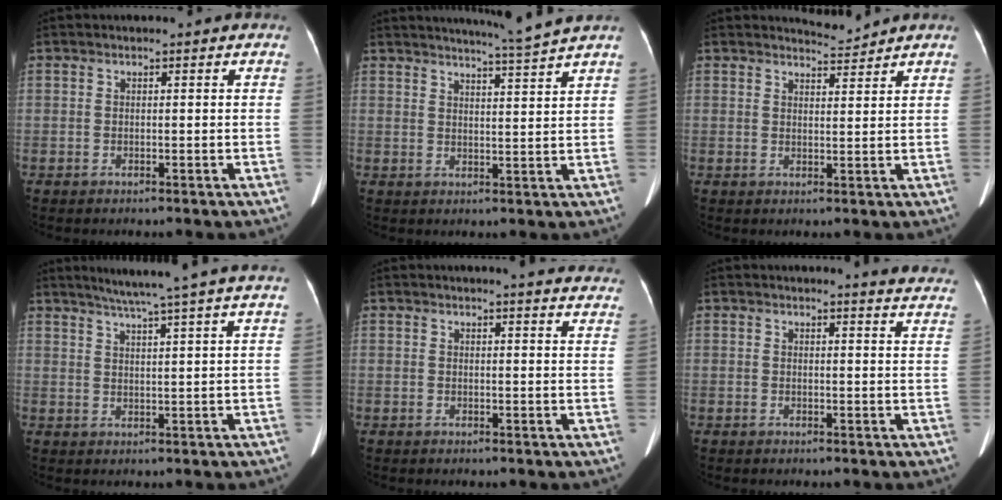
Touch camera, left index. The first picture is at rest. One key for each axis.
{"total": 6.5, "fx": 5.8, "fy": -2.3, "fz": 1.8, "tx": -0.034, "ty": -0.020, "tz": 0.085}
{"total": 2.5, "fx": 2.4, "fy": -0.5, "fz": -0.4, "tx": -0.002, "ty": -0.010, "tz": 0.045}
{"total": 11.3, "fx": 9.3, "fy": -1.8, "fz": 6.2, "tx": -0.096, "ty": 0.006, "tz": 0.117}
{"total": 13.4, "fx": 12.6, "fy": 1.1, "fz": 4.3, "tx": -0.037, "ty": -0.037, "tz": 0.122}
{"total": 8.9, "fx": 8.8, "fy": 0.1, "fz": 1.8, "tx": -0.004, "ty": -0.048, "tz": 0.067}